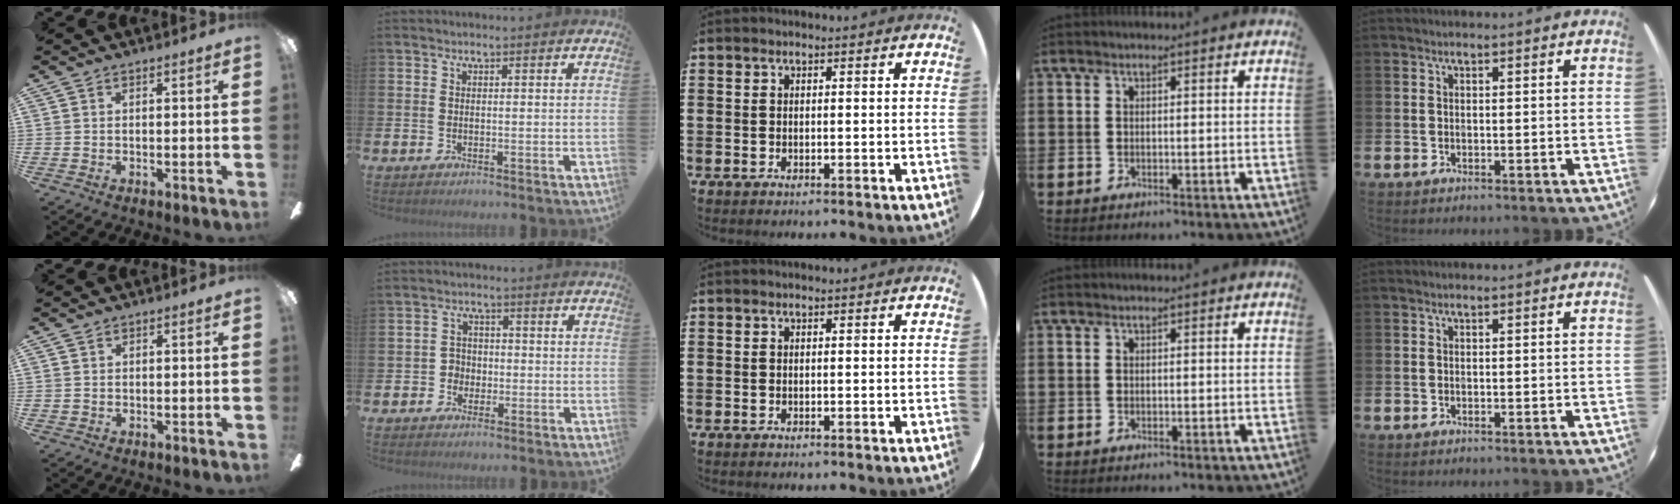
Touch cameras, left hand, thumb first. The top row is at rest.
{"thumb": {"total": 0.7, "force": [0.2, 0.7, 0.1], "torque": [-0.001, 0.006, 0.003]}, "index": {"total": 2.5, "force": [-1.1, 2.2, 0.4], "torque": [-0.015, 0.006, -0.029]}}